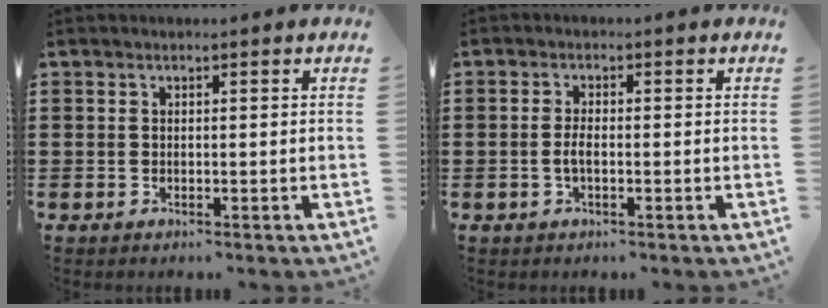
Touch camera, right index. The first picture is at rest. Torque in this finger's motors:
{"motor_torque": [2.14, 0.00, 0.22, 0.08]}